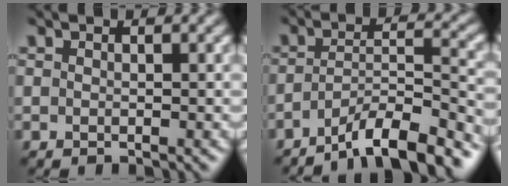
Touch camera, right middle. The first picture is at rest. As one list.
[{"total": 8.2, "force": [-6.1, 1.7, 5.2], "torque": [-0.075, 0.005, -0.103]}]